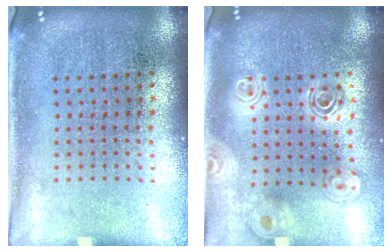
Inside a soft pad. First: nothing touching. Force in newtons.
{"total": 1.8, "press": 1.6, "slide": 0.9}